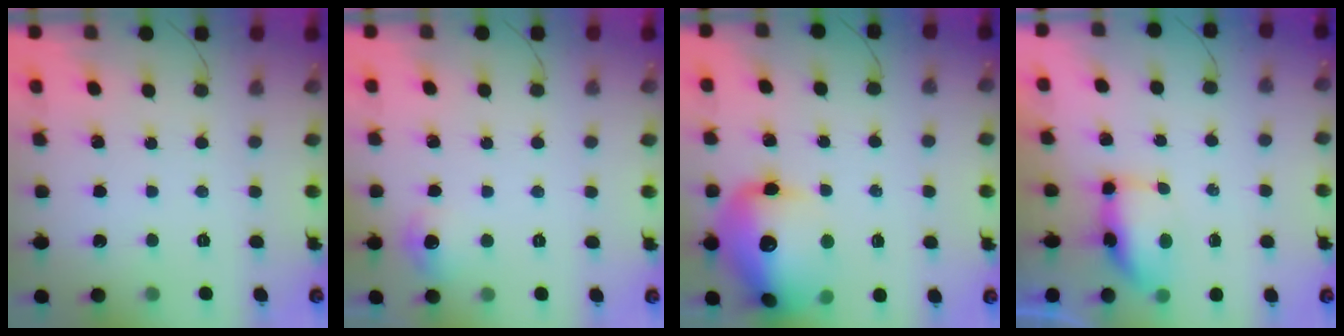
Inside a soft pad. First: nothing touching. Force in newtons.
{"total": 5.4, "press": 5.2, "slide": 1.6}
{"total": 19.5, "press": 19.2, "slide": 3.2}
{"total": 13.3, "press": 8.6, "slide": 10.1}